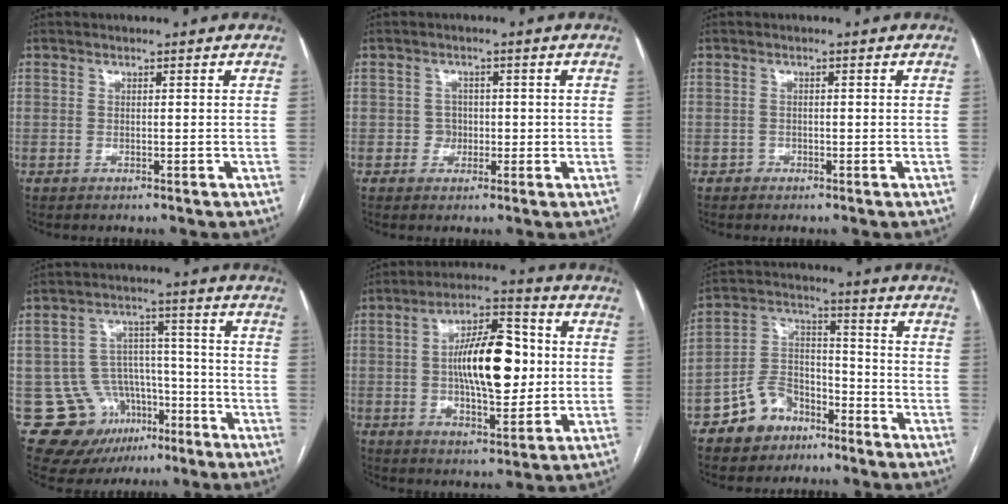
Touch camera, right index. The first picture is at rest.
{"total": 2.3, "force": [-0.3, 2.3, 0.5], "torque": [-0.002, 0.007, -0.004]}
{"total": 0.7, "force": [-0.5, 0.6, 0.0], "torque": [0.001, 0.003, -0.010]}
{"total": 12.1, "force": [-6.1, 10.0, 3.0], "torque": [-0.051, 0.059, -0.081]}
{"total": 14.7, "force": [0.9, 5.4, 13.7], "torque": [-0.230, 0.021, 0.016]}
{"total": 10.2, "force": [-6.3, 7.6, 2.8], "torque": [-0.054, 0.038, -0.098]}